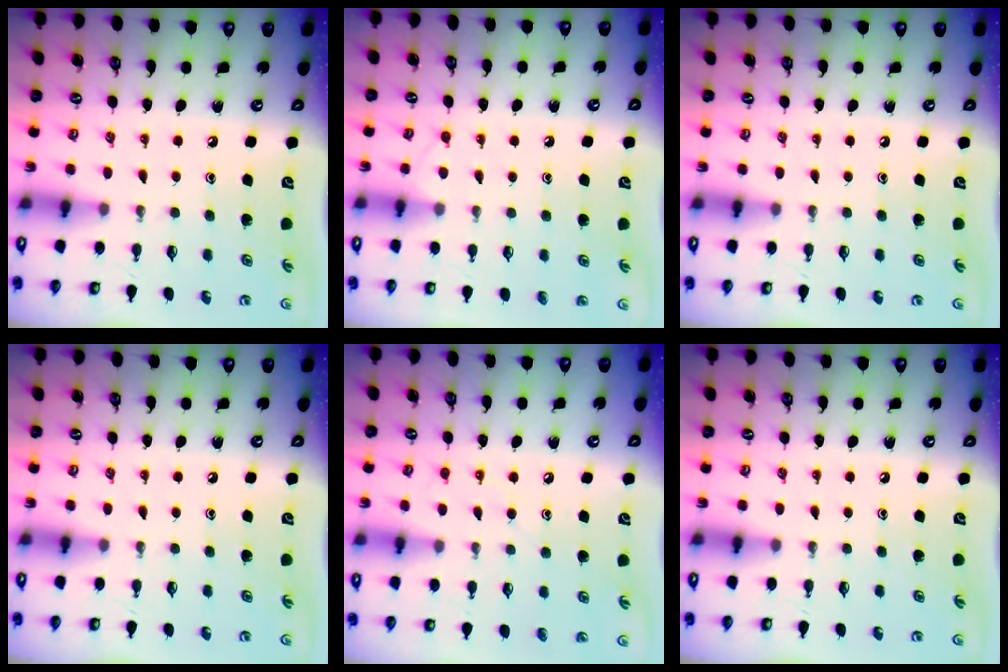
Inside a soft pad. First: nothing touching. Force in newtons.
{"total": 5.0, "press": 4.9, "slide": 0.6}
{"total": 0.0}
{"total": 0.0}
{"total": 9.3, "press": 9.3, "slide": 0.6}
{"total": 0.0}